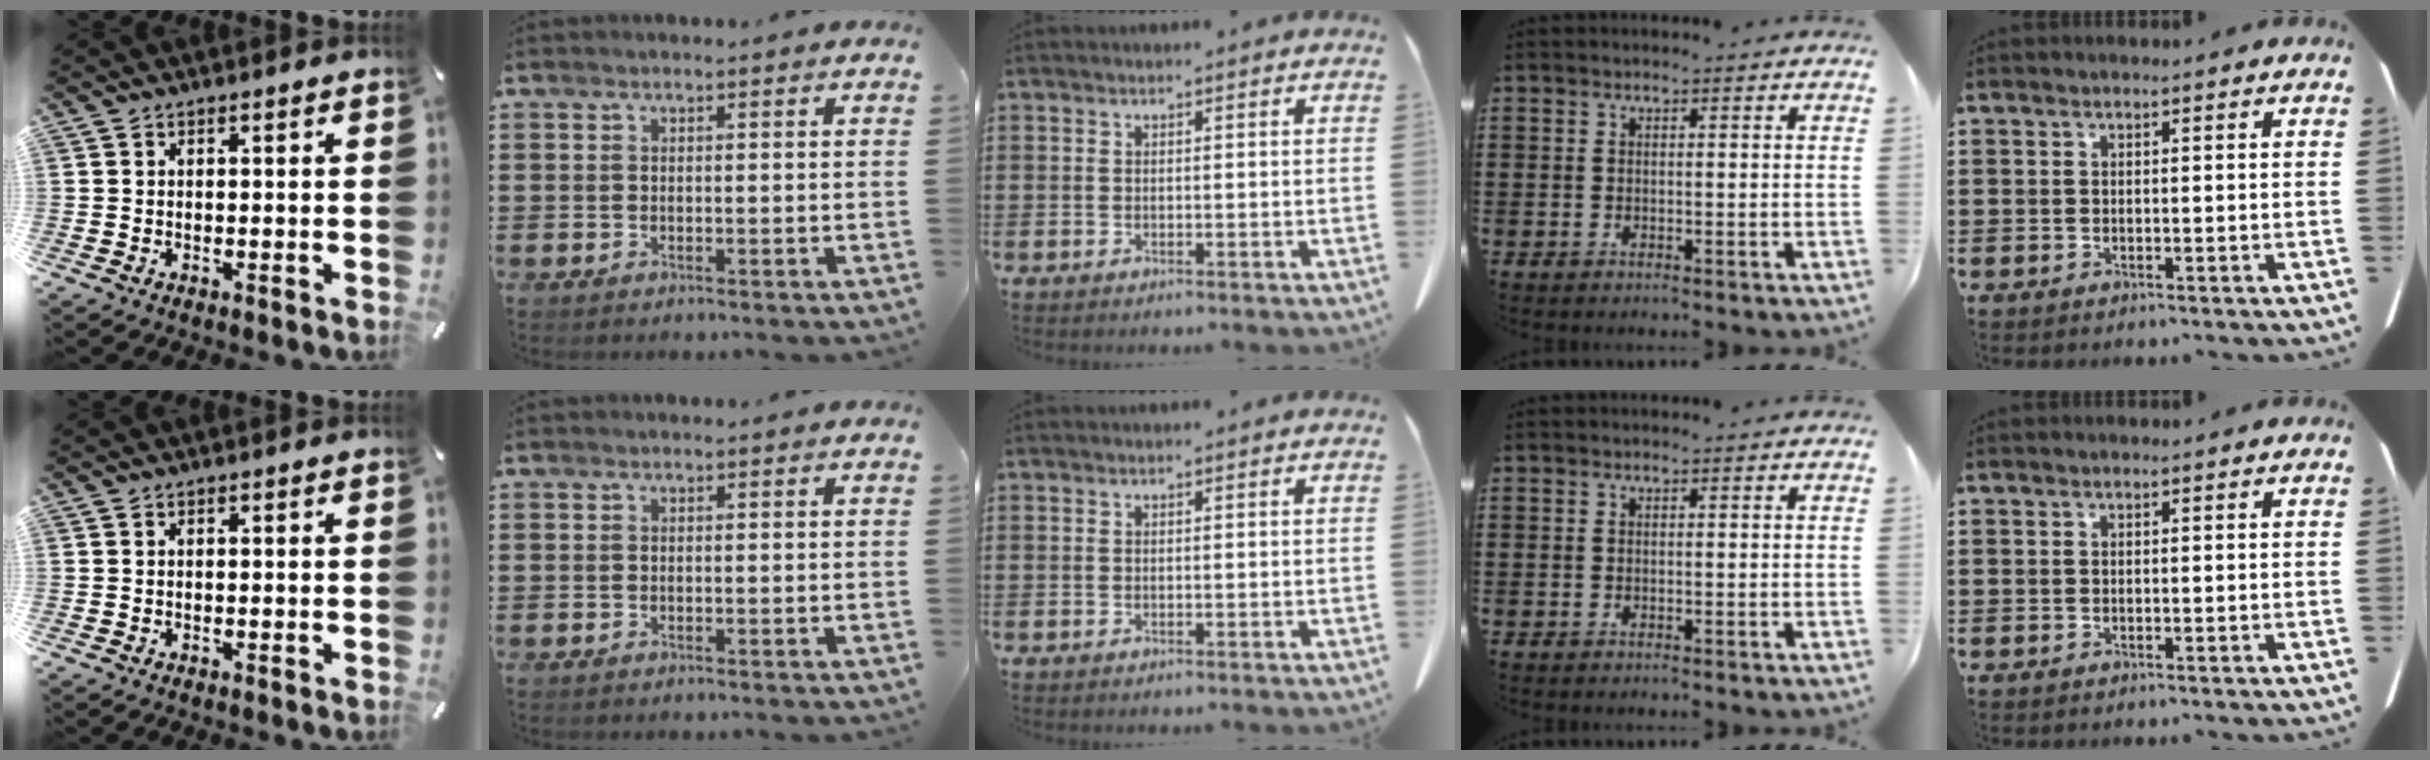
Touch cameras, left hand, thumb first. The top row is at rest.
{}